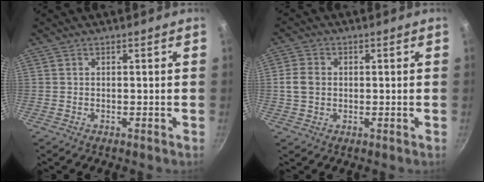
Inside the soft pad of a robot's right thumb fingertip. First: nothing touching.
{"total": 4.7, "force": [0.2, 3.8, 2.7], "torque": [-0.043, 0.005, -0.001]}